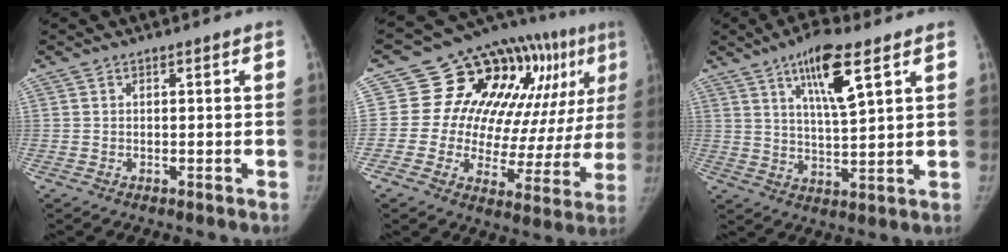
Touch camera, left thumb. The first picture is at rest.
{"total": 21.8, "force": [7.8, 11.9, 16.5], "torque": [-0.171, 0.004, 0.110]}
{"total": 10.8, "force": [5.6, 2.3, 8.9], "torque": [-0.150, -0.029, 0.100]}